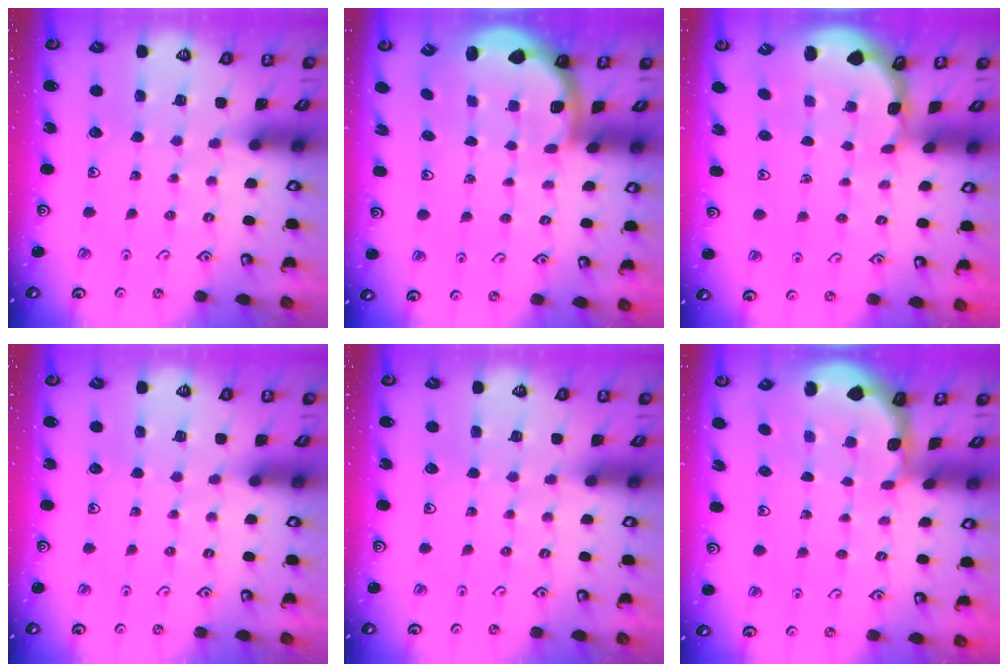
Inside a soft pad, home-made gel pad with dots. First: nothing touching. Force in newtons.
{"total": 2.0, "press": 1.9, "slide": 0.5}
{"total": 1.1, "press": 1.1, "slide": 0.1}
{"total": 0.0}
{"total": 0.0}
{"total": 1.6, "press": 1.5, "slide": 0.3}